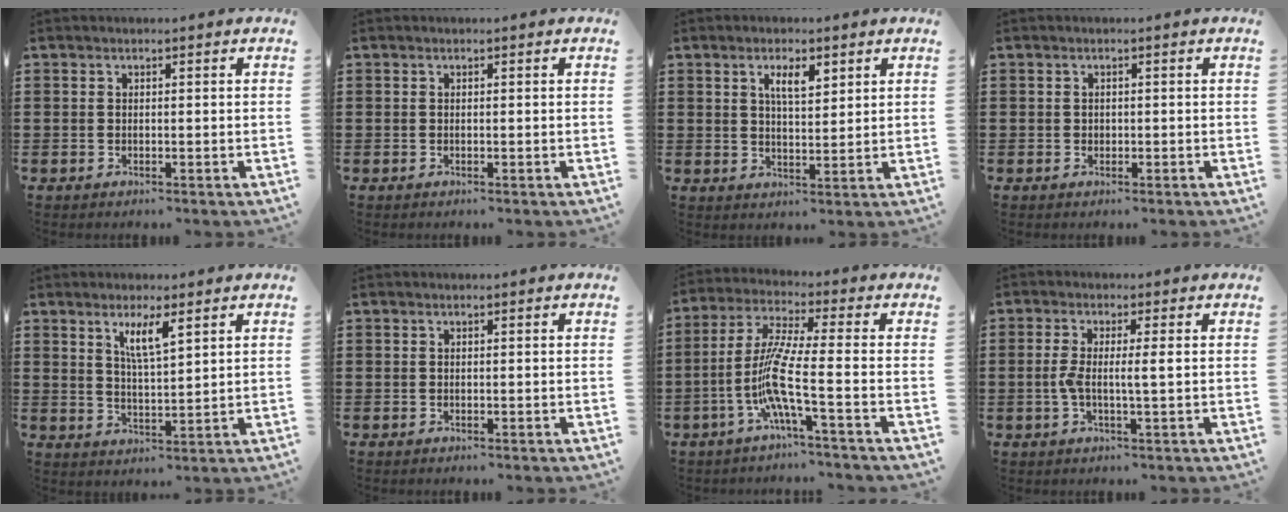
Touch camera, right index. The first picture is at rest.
{"total": 0.0}
{"total": 3.9, "force": [2.1, 1.3, 3.0], "torque": [-0.056, 0.003, 0.033]}
{"total": 0.6, "force": [0.1, 0.5, 0.2], "torque": [-0.005, 0.003, 0.001]}
{"total": 4.7, "force": [2.6, 1.1, 3.7], "torque": [-0.079, 0.004, 0.045]}
{"total": 0.0}
{"total": 9.0, "force": [-3.0, 0.5, 8.5], "torque": [-0.197, -0.017, -0.070]}
{"total": 3.7, "force": [-0.2, 0.2, 3.7], "torque": [-0.082, -0.009, -0.012]}